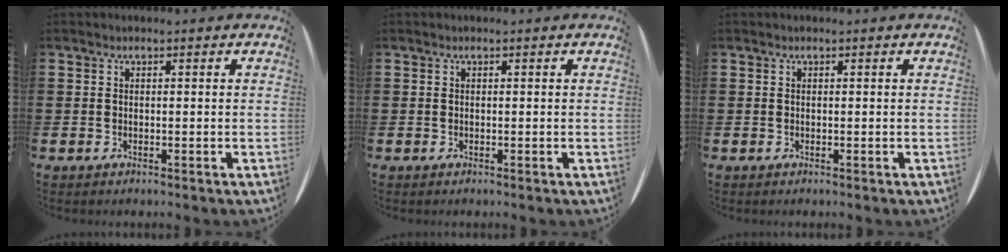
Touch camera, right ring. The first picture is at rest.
{"total": 0.0}
{"total": 0.0}